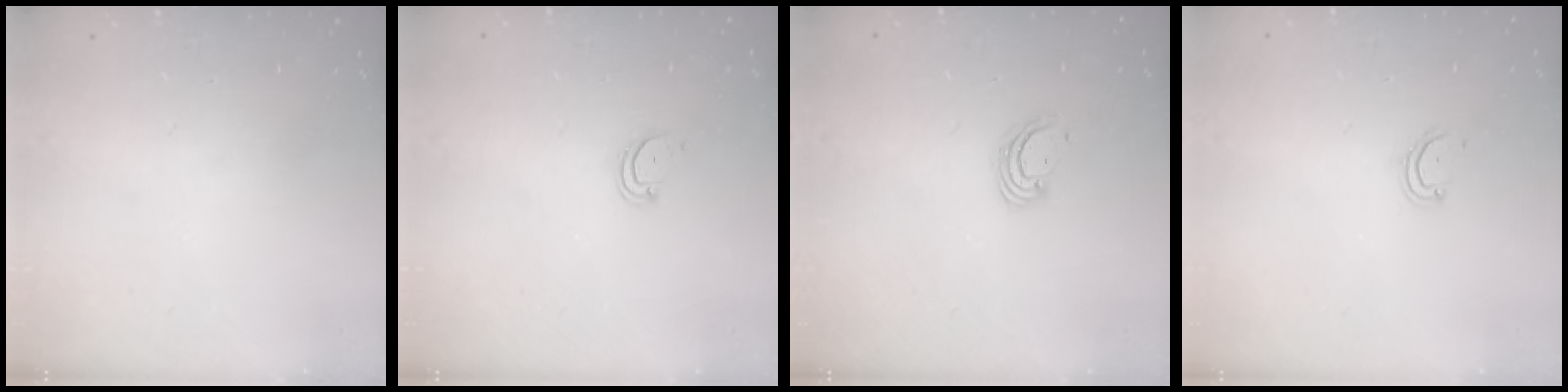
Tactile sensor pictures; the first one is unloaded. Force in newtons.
{"total": 3.0, "press": 3.0, "slide": 0.3}
{"total": 3.5, "press": 3.5, "slide": 0.2}
{"total": 3.2, "press": 3.2, "slide": 0.2}